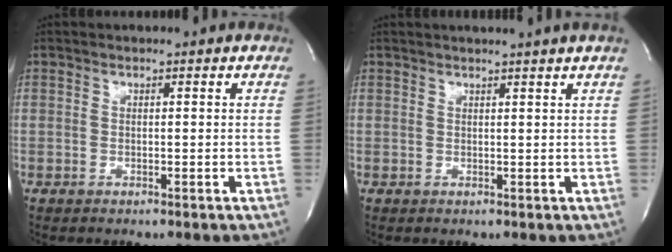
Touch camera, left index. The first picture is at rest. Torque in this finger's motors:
{"motor_torque": [0.51, -0.59, 0.36, 0.06]}